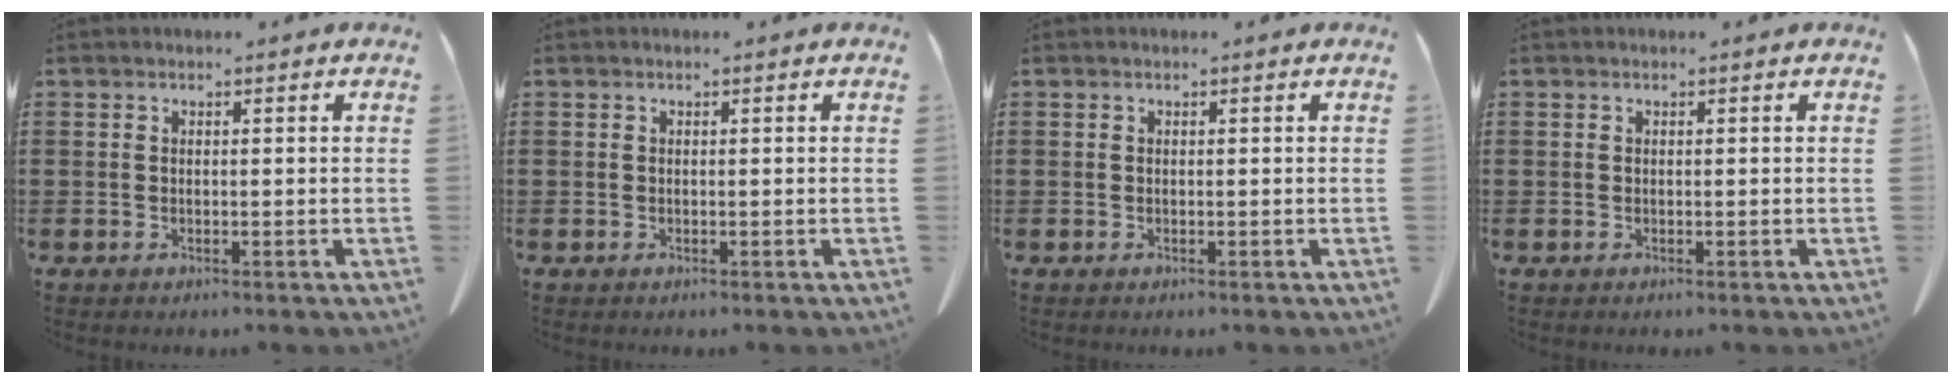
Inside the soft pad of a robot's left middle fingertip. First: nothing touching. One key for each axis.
{"total": 0.0}
{"total": 0.0}
{"total": 0.0}